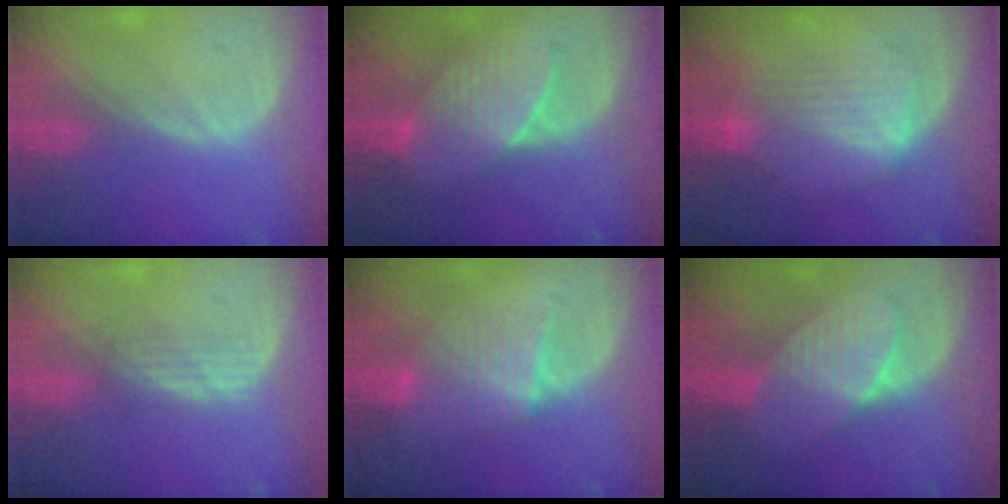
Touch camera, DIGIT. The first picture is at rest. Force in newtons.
{"total": 7.1, "press": 6.9, "slide": 1.3}
{"total": 7.8, "press": 7.5, "slide": 2.2}
{"total": 2.7, "press": 2.5, "slide": 0.9}
{"total": 6.4, "press": 6.1, "slide": 2.1}
{"total": 7.4, "press": 7.0, "slide": 2.2}